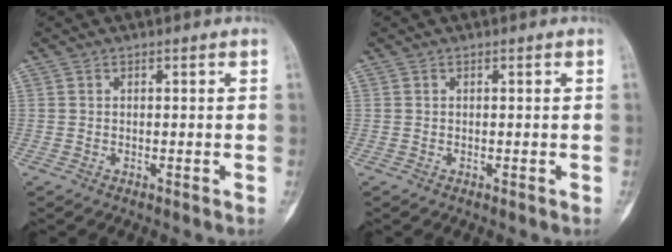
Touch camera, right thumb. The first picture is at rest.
{"total": 0.0}